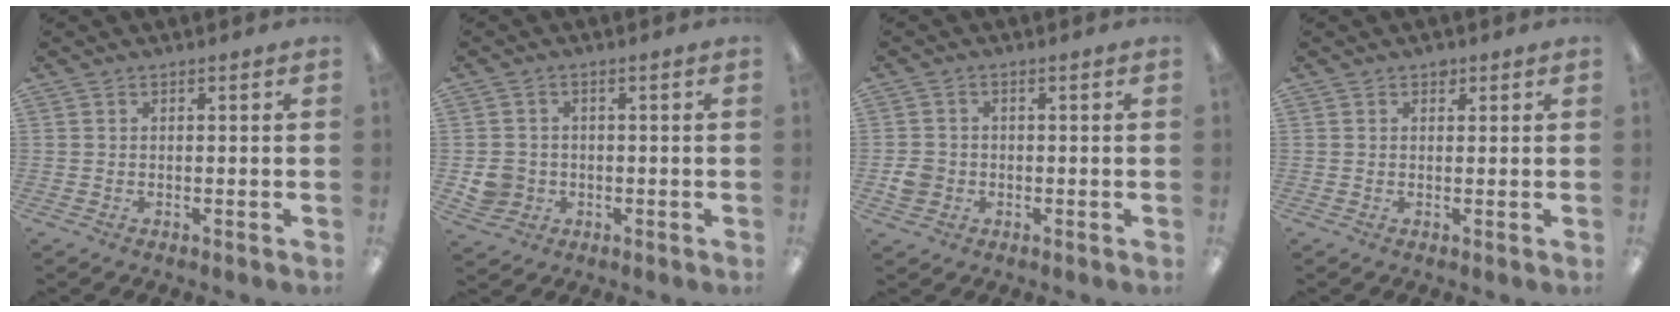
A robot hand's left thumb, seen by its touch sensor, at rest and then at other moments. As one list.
[{"total": 4.5, "force": [-0.8, 4.3, 1.1], "torque": [-0.015, 0.008, -0.011]}, {"total": 3.5, "force": [-0.9, 3.1, 1.2], "torque": [-0.011, 0.004, -0.016]}, {"total": 1.5, "force": [1.0, 1.0, 0.5], "torque": [-0.003, -0.001, 0.016]}]